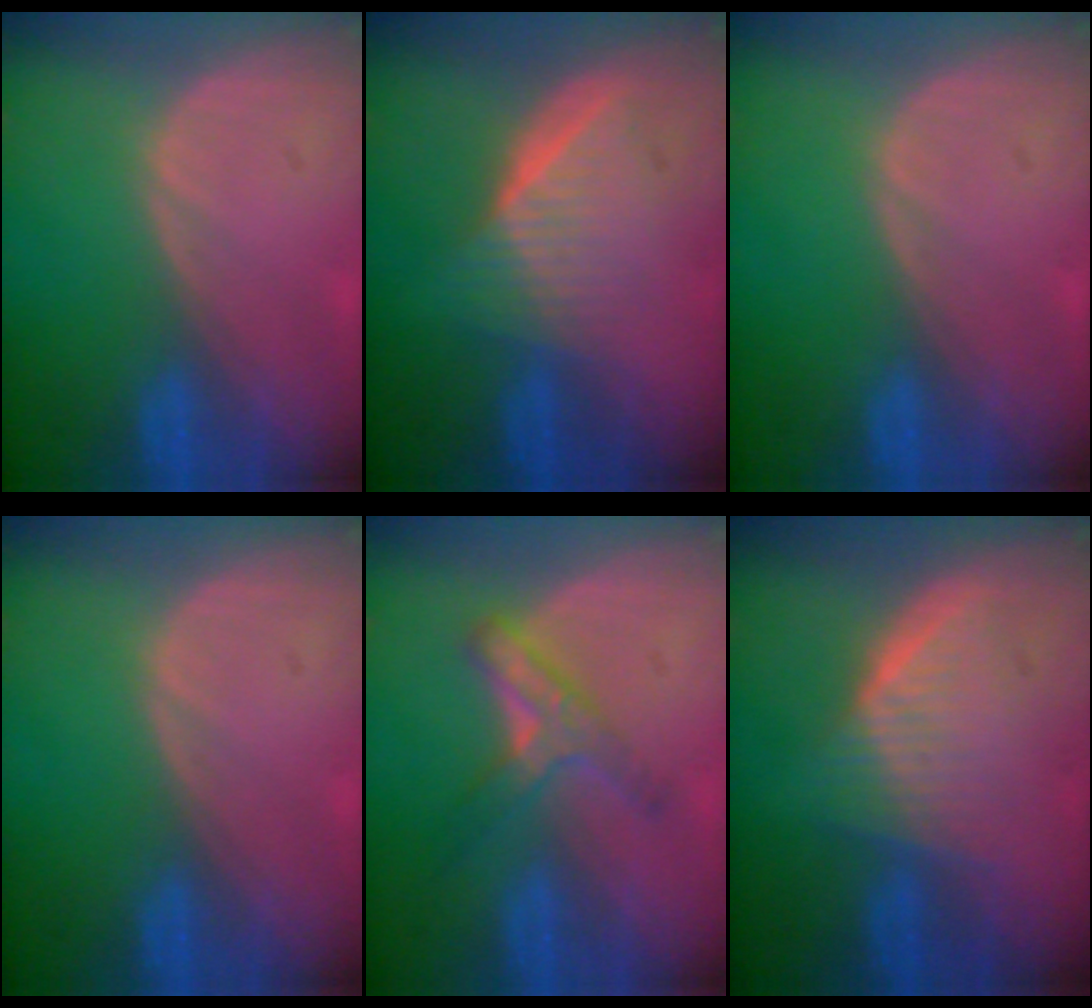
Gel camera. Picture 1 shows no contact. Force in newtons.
{"total": 6.5, "press": 5.8, "slide": 2.8}
{"total": 0.0}
{"total": 0.0}
{"total": 5.1, "press": 5.0, "slide": 0.9}
{"total": 5.9, "press": 5.9, "slide": 0.6}